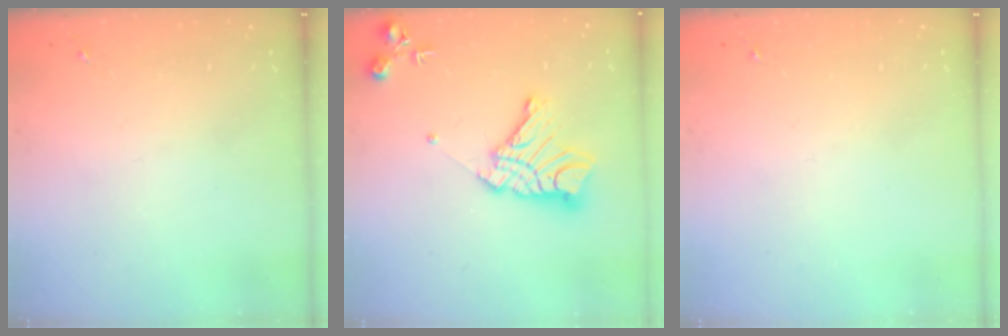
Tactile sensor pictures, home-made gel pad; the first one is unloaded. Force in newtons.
{"total": 16.4, "press": 16.3, "slide": 1.4}
{"total": 0.0}